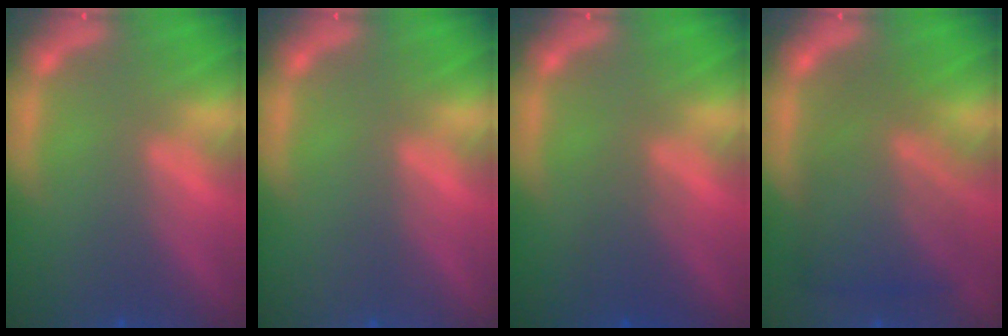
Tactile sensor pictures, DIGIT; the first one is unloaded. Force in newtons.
{"total": 0.0}
{"total": 2.5}
{"total": 7.6}